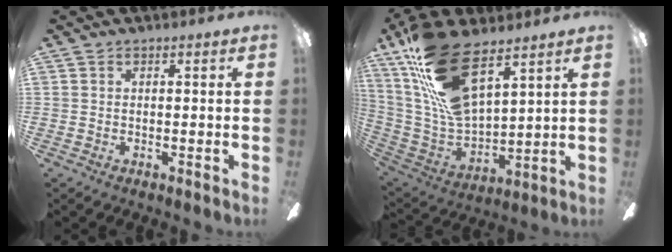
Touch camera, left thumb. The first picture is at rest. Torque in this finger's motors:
{"motor_torque": [0.55, 0.65, 1.75, -1.02, 0.64]}